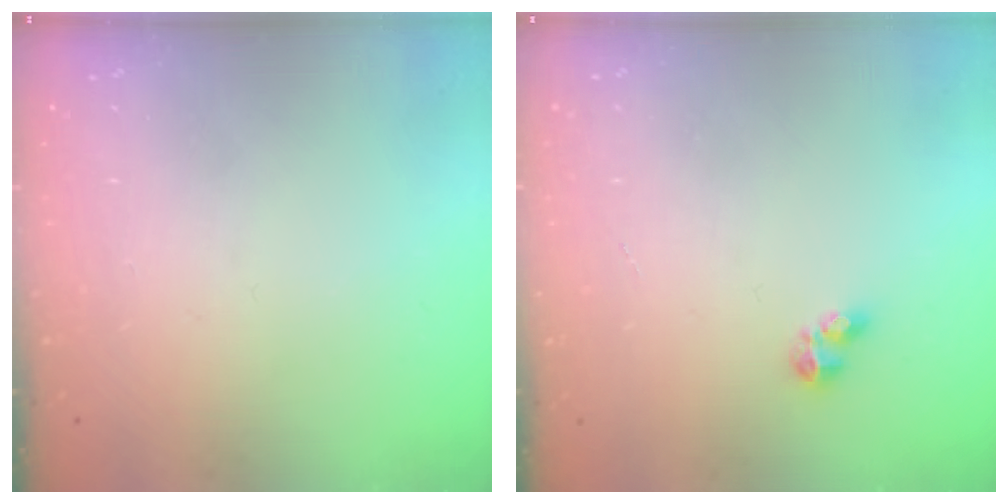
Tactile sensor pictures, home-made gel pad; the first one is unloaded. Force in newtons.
{"total": 3.3, "press": 3.3, "slide": 0.4}